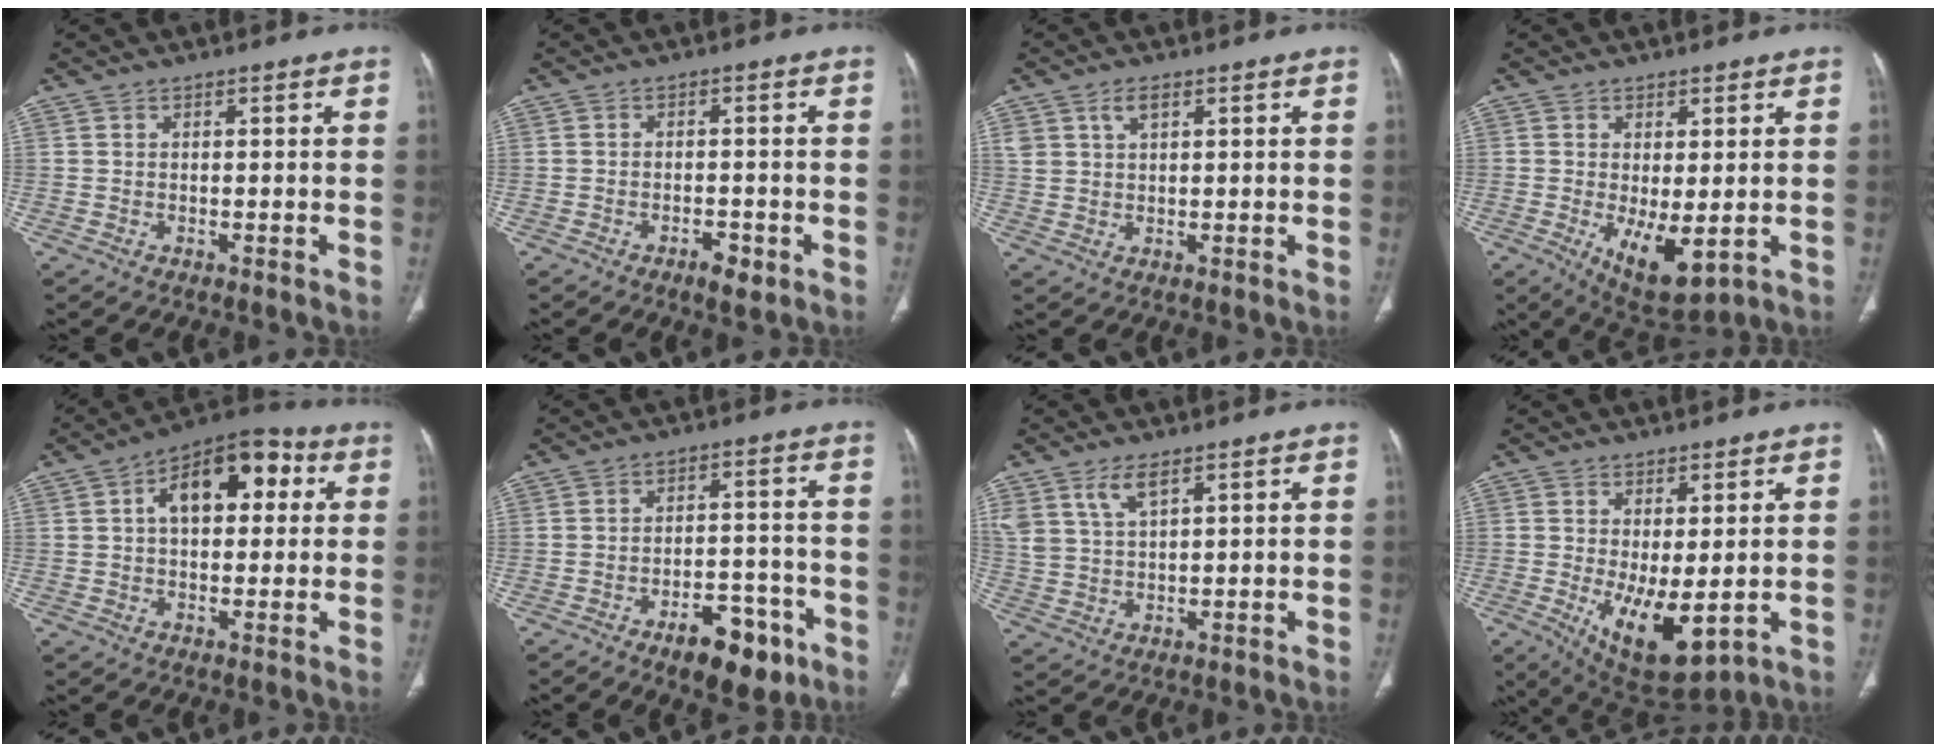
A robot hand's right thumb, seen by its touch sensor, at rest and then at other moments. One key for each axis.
{"total": 3.3, "fx": -1.9, "fy": 1.4, "fz": 2.3, "tx": -0.029, "ty": 0.006, "tz": -0.027}
{"total": 3.2, "fx": 1.7, "fy": 1.7, "fz": 2.1, "tx": -0.036, "ty": -0.005, "tz": 0.039}
{"total": 8.6, "fx": -1.7, "fy": 3.7, "fz": 7.6, "tx": -0.120, "ty": -0.024, "tz": -0.012}
{"total": 14.4, "fx": 3.3, "fy": 8.3, "fz": 11.3, "tx": -0.140, "ty": 0.028, "tz": 0.043}
{"total": 10.6, "fx": -6.1, "fy": 5.1, "fz": 7.0, "tx": -0.071, "ty": 0.035, "tz": -0.084}
{"total": 5.8, "fx": 3.6, "fy": 2.4, "fz": 3.8, "tx": -0.076, "ty": -0.012, "tz": 0.079}
{"total": 11.0, "fx": -1.8, "fy": 4.8, "fz": 9.8, "tx": -0.156, "ty": -0.024, "tz": -0.006}